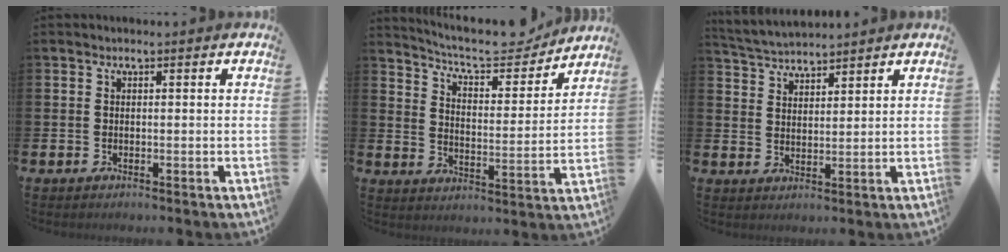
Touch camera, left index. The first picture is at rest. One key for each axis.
{"total": 8.3, "fx": 7.8, "fy": 1.7, "fz": 2.4, "tx": -0.068, "ty": -0.057, "tz": 0.134}
{"total": 3.8, "fx": 3.8, "fy": 0.4, "fz": 0.1, "tx": -0.022, "ty": -0.019, "tz": 0.070}